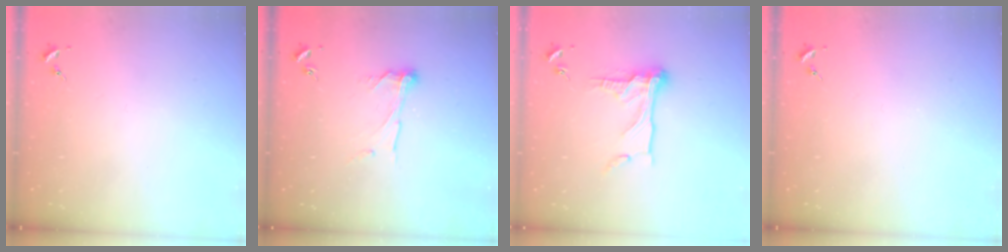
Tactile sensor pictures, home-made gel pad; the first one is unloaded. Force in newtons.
{"total": 9.0, "press": 9.0, "slide": 0.4}
{"total": 13.2, "press": 13.2, "slide": 1.4}
{"total": 0.0}